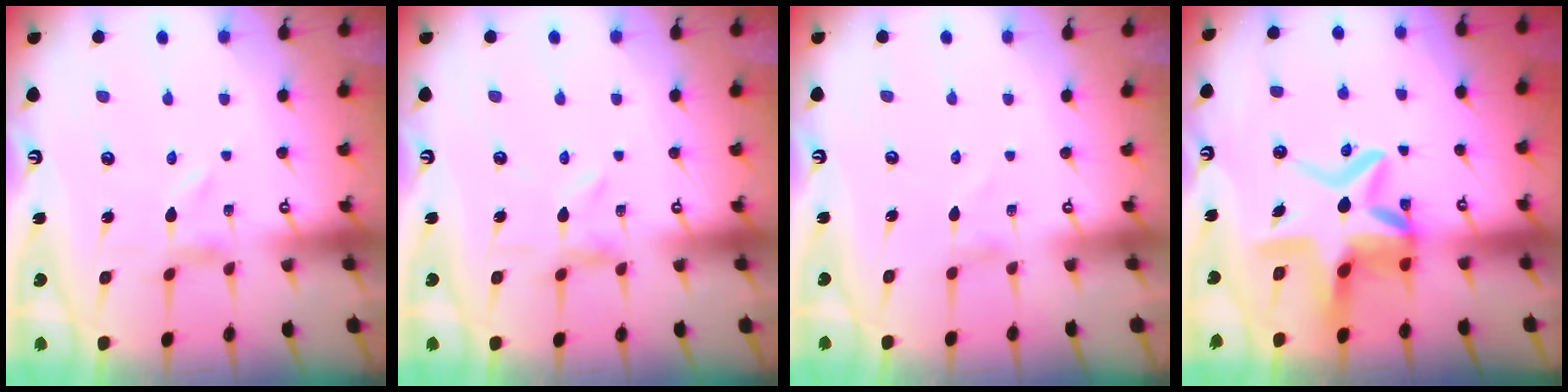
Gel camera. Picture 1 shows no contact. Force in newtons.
{"total": 1.4, "press": 1.4, "slide": 0.3}
{"total": 0.6, "press": 0.6, "slide": 0.1}
{"total": 14.5, "press": 14.1, "slide": 3.7}